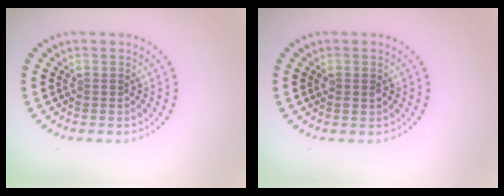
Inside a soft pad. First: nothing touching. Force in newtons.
{"total": 1.1, "press": 1.1, "slide": 0.2}